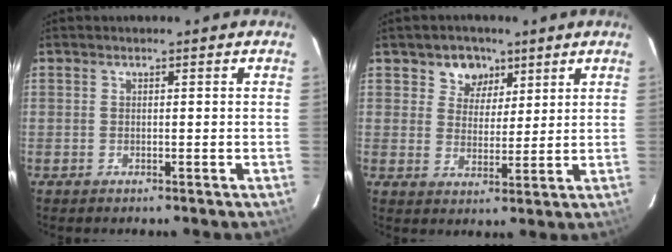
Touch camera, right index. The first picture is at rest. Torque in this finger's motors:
{"motor_torque": [0.10, 0.09, 0.02, 0.02]}